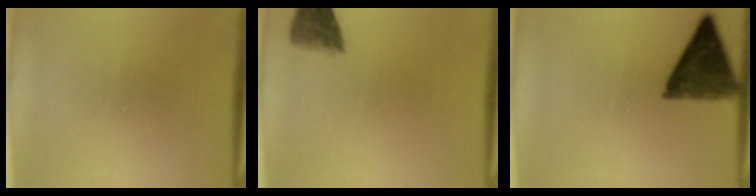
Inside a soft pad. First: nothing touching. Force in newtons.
{"total": 5.0}
{"total": 7.8}